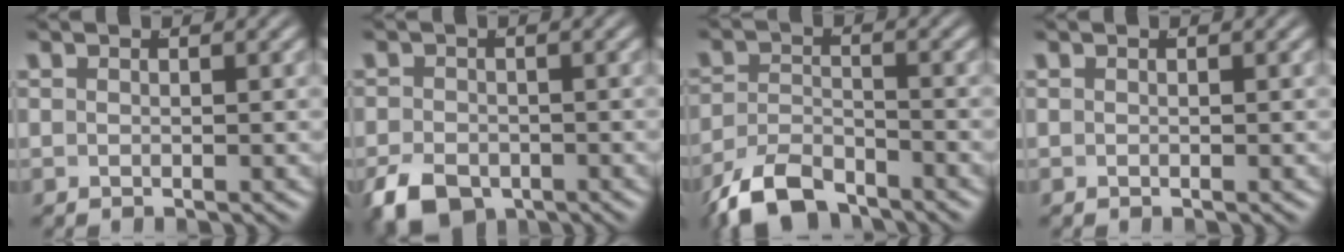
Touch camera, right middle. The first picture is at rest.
{"total": 4.7, "force": [-3.4, 2.5, 2.0], "torque": [-0.028, -0.024, -0.050]}
{"total": 6.5, "force": [-5.3, 2.8, 2.5], "torque": [-0.044, -0.018, -0.084]}
{"total": 0.0}